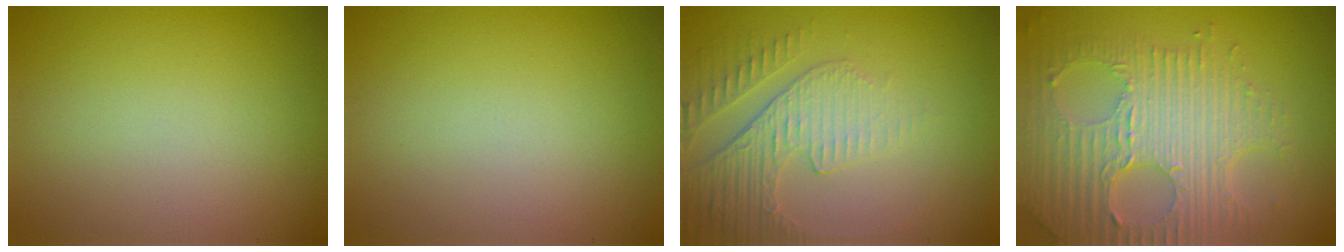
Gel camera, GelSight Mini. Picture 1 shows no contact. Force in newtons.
{"total": 0.0}
{"total": 4.0, "press": 3.5, "slide": 1.8}
{"total": 8.0, "press": 5.6, "slide": 5.8}